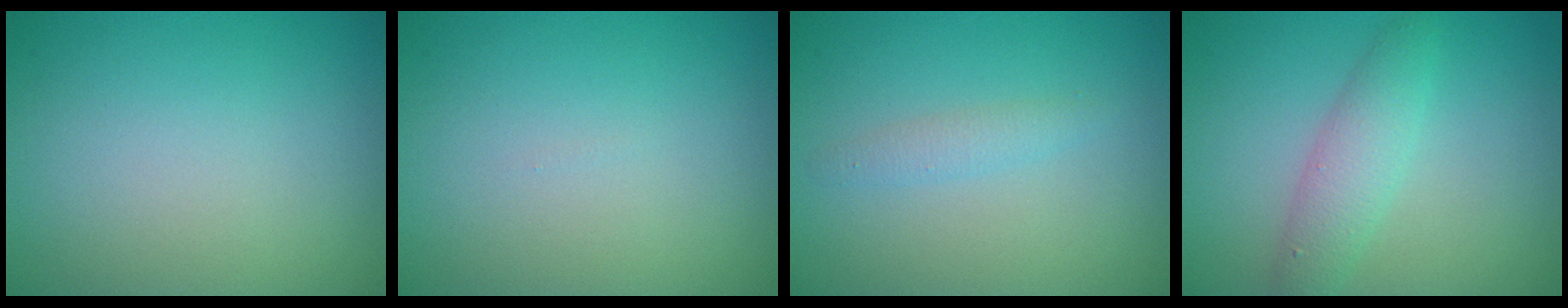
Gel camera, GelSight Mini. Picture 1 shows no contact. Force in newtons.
{"total": 0.0}
{"total": 1.1, "press": 1.1, "slide": 0.1}
{"total": 2.8, "press": 2.8, "slide": 0.1}